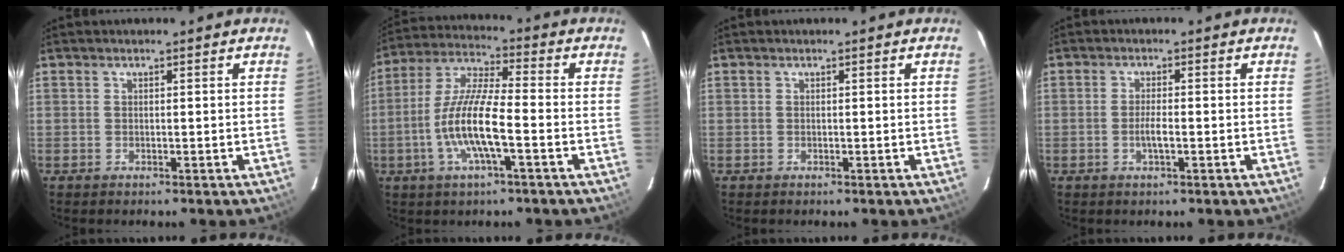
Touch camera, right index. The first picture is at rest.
{"total": 12.0, "force": [-3.7, 1.9, 11.3], "torque": [-0.236, -0.002, -0.073]}
{"total": 0.0}
{"total": 2.5, "force": [-0.8, 0.2, 2.3], "torque": [-0.046, -0.002, -0.015]}